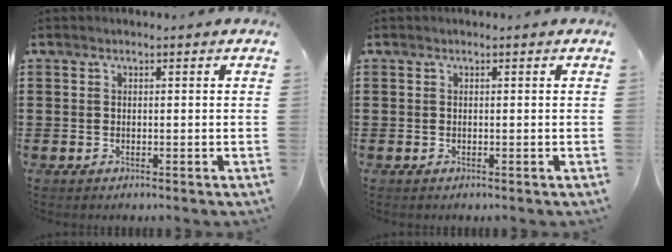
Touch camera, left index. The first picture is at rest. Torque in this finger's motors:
{"motor_torque": [0.00, 0.00, -0.02, 0.01]}